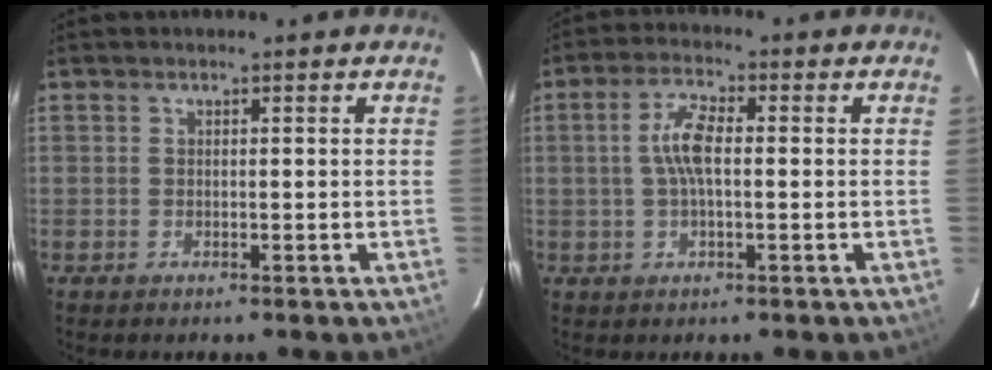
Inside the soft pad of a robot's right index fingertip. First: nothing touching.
{"total": 5.9, "force": [0.0, 2.1, 5.5], "torque": [-0.112, 0.012, 0.000]}